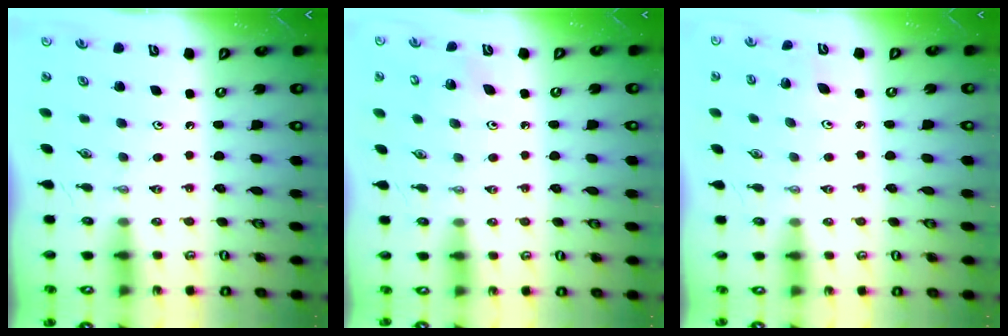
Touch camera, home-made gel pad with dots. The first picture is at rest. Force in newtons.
{"total": 5.5, "press": 5.5, "slide": 0.4}
{"total": 2.6, "press": 2.5, "slide": 0.9}